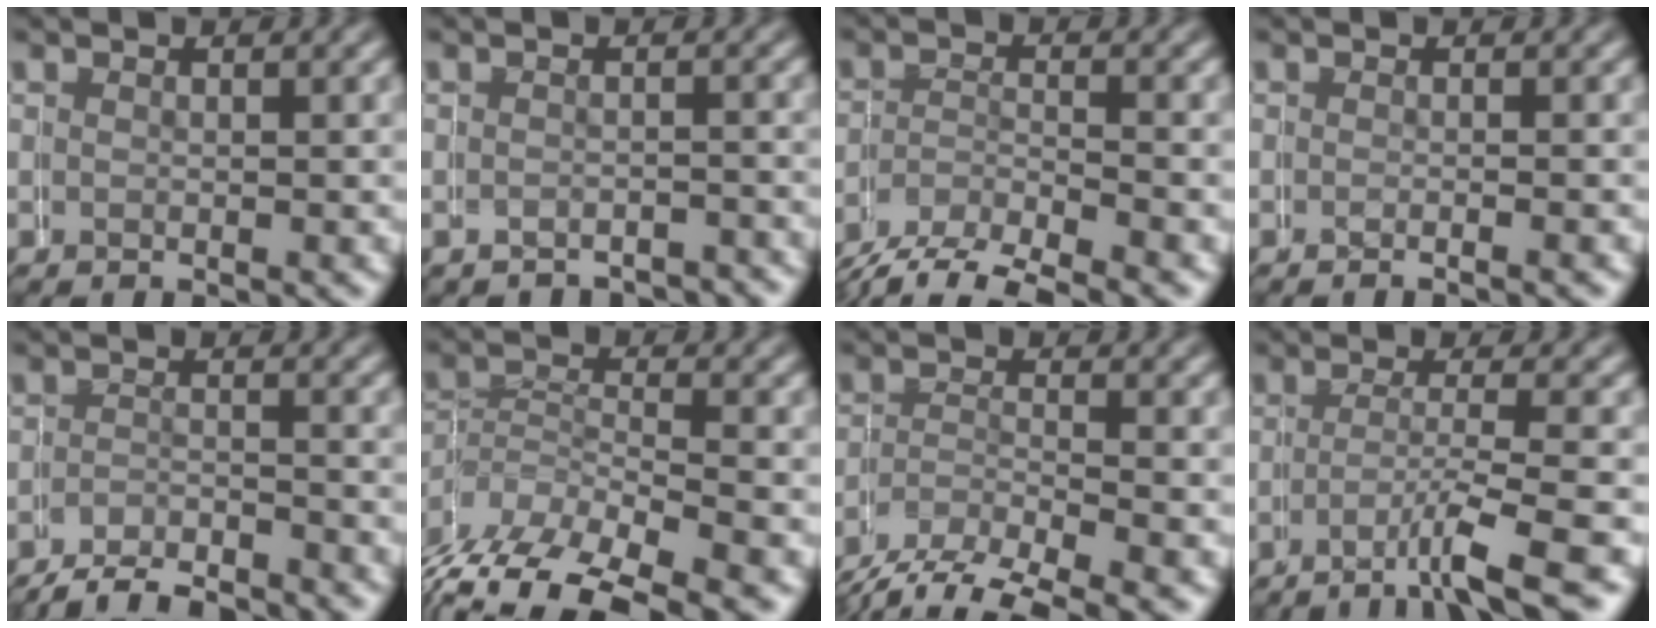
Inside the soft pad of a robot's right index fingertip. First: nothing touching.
{"total": 2.8, "force": [-2.2, 0.1, -1.7], "torque": [0.025, -0.001, -0.034]}
{"total": 3.9, "force": [-2.7, 2.4, 1.4], "torque": [-0.028, -0.004, -0.046]}
{"total": 0.9, "force": [-0.9, -0.3, 0.2], "torque": [0.012, 0.009, -0.015]}
{"total": 5.6, "force": [-5.3, 1.8, -0.2], "torque": [0.002, -0.013, -0.083]}
{"total": 6.0, "force": [-3.1, 4.0, 3.2], "torque": [-0.066, -0.013, -0.043]}
{"total": 4.2, "force": [-2.8, 2.5, 2.0], "torque": [-0.042, -0.012, -0.041]}
{"total": 3.4, "force": [-2.8, -0.1, 2.0], "torque": [-0.038, -0.010, -0.037]}